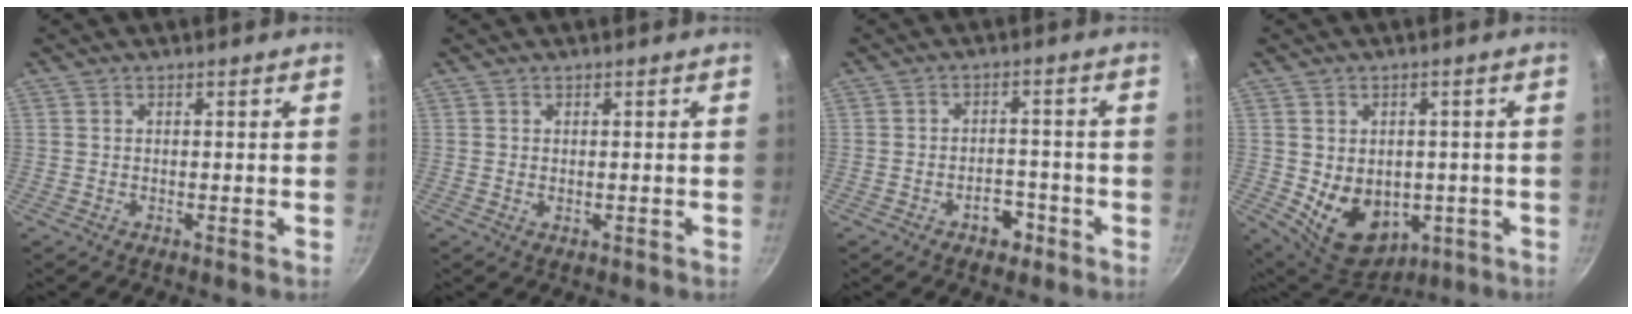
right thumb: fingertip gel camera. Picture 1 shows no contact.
{"total": 0.6, "force": [0.1, 0.4, 0.4], "torque": [-0.005, -0.002, 0.001]}
{"total": 4.6, "force": [-2.5, 2.9, 2.4], "torque": [-0.011, 0.023, -0.034]}
{"total": 12.0, "force": [-1.8, 9.1, 7.6], "torque": [-0.090, -0.012, 0.000]}